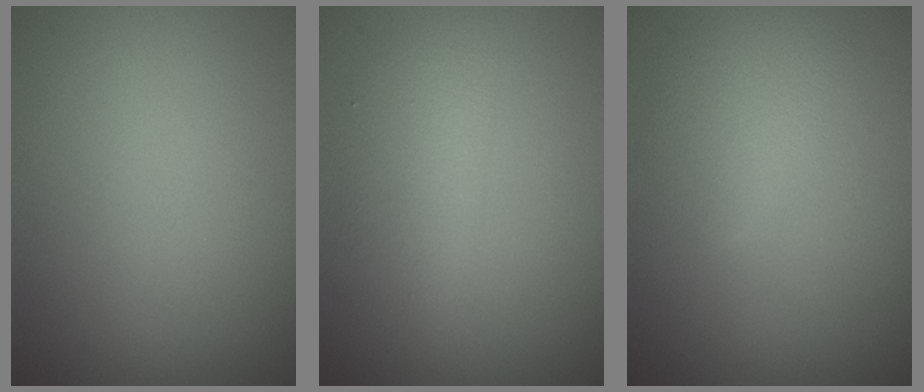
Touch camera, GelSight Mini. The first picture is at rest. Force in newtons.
{"total": 2.8, "press": 2.8, "slide": 0.1}
{"total": 2.7, "press": 2.7, "slide": 0.1}